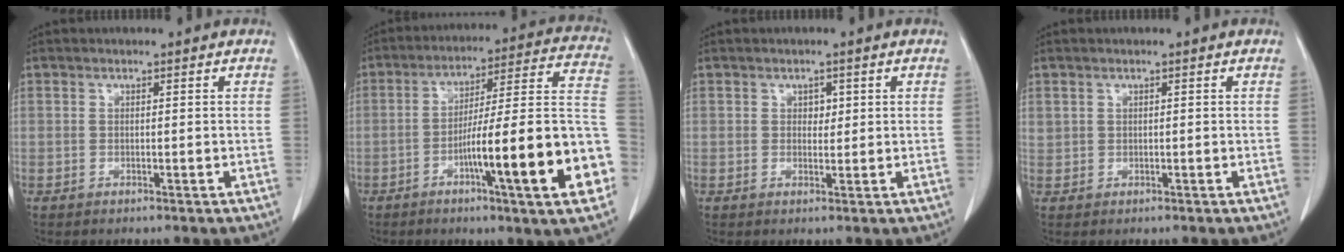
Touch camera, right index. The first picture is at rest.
{"total": 20.9, "force": [-7.2, 0.6, 19.6], "torque": [-0.228, 0.013, -0.106]}
{"total": 1.5, "force": [0.5, 1.1, 0.9], "torque": [-0.008, -0.002, 0.006]}
{"total": 0.9, "force": [0.5, 0.8, 0.1], "torque": [0.005, 0.008, 0.008]}